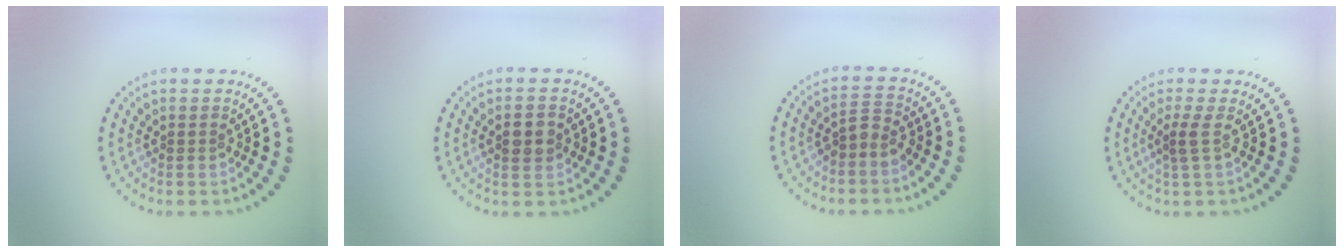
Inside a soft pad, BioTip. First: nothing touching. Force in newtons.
{"total": 2.8, "press": 2.8, "slide": 0.3}
{"total": 1.8, "press": 1.4, "slide": 1.2}
{"total": 1.5, "press": 1.0, "slide": 1.1}